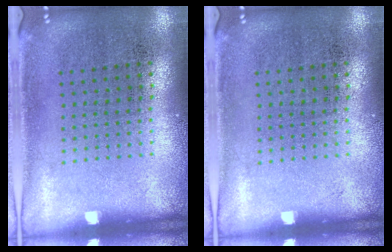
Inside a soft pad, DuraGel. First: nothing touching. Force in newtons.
{"total": 0.0}